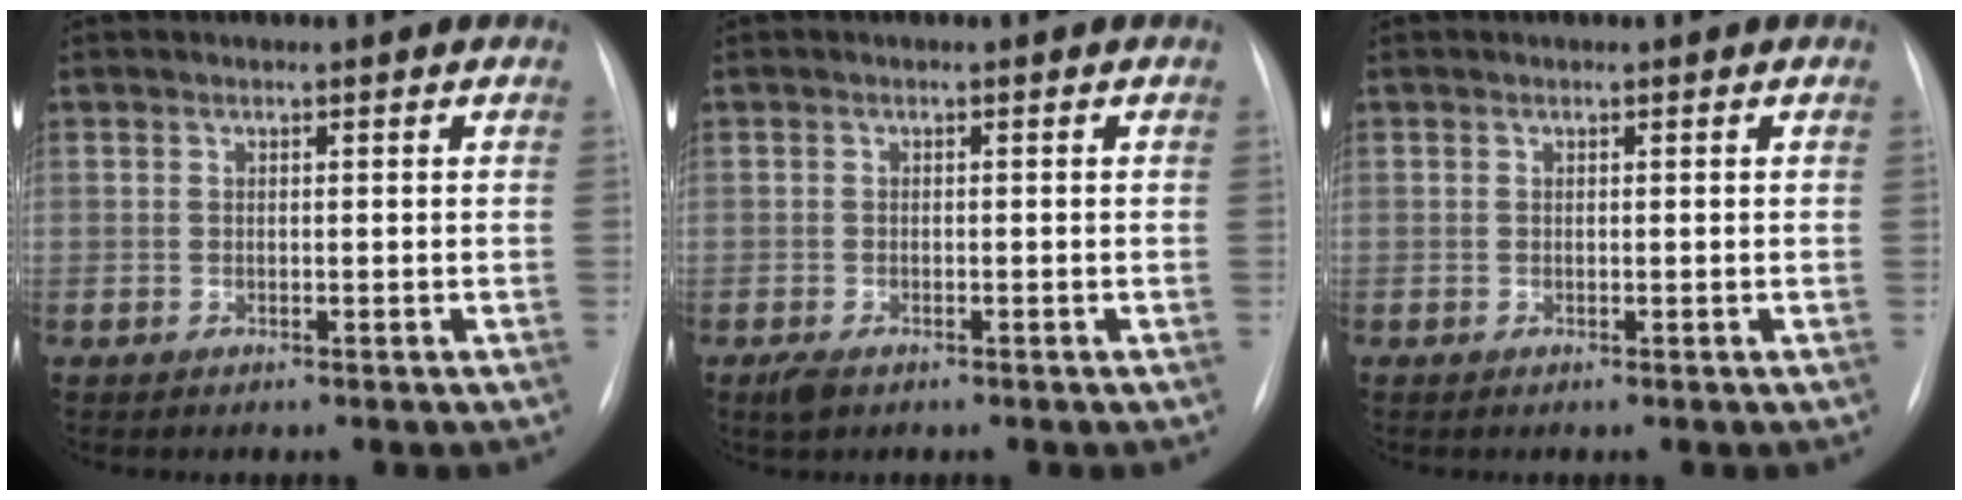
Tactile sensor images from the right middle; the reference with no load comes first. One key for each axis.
{"total": 2.0, "fx": -1.3, "fy": 1.0, "fz": 1.3, "tx": -0.029, "ty": -0.003, "tz": -0.018}
{"total": 0.0}